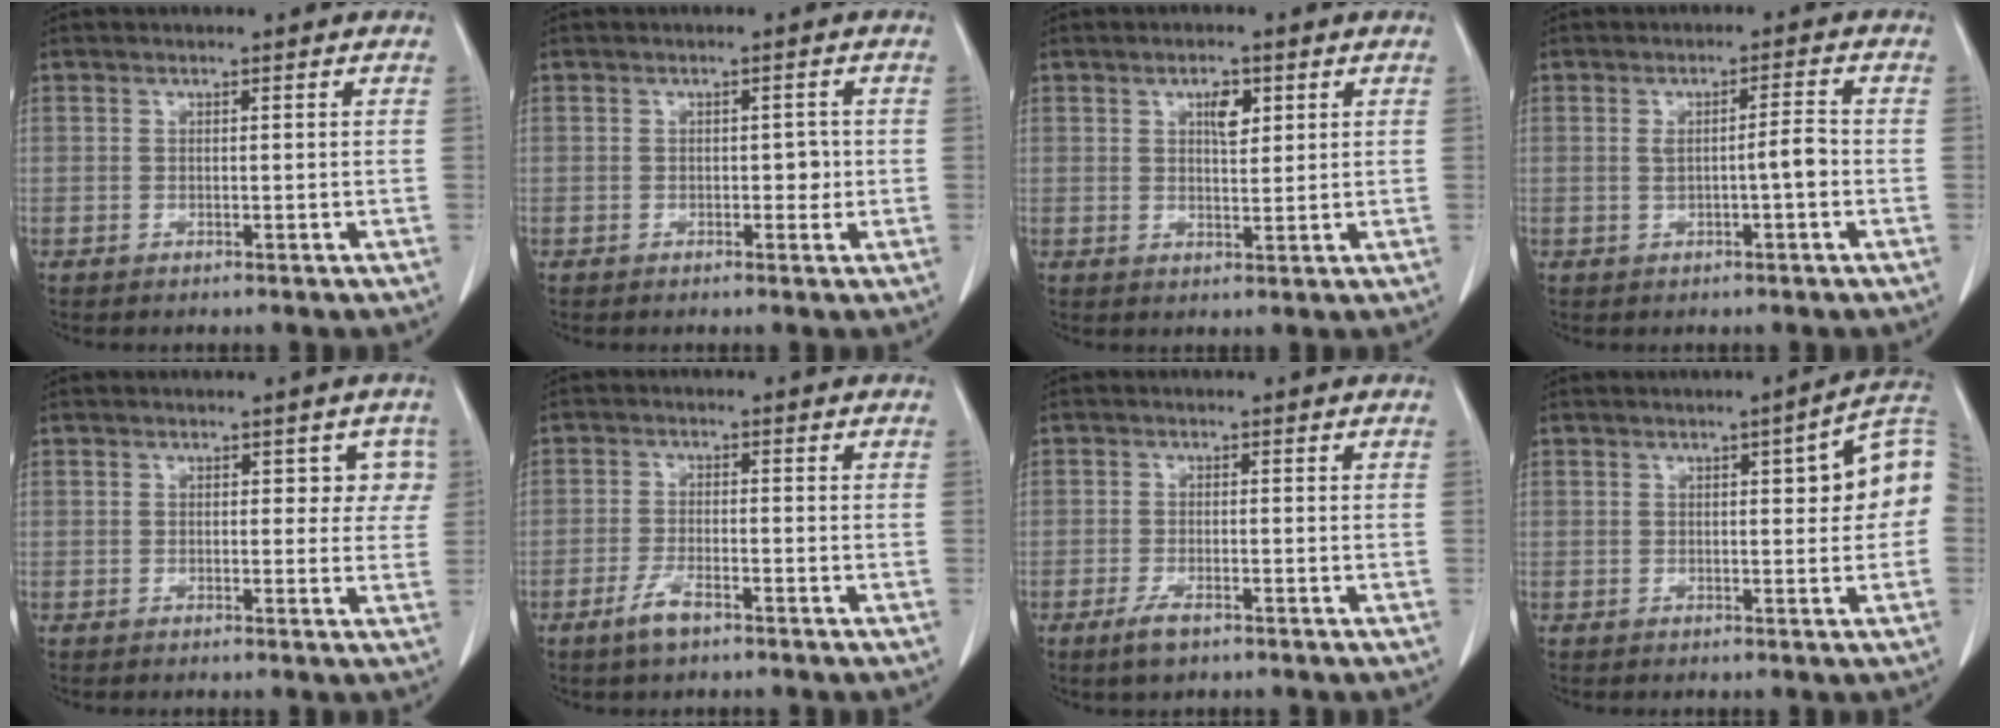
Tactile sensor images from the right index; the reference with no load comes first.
{"total": 1.8, "force": [-0.2, 1.1, 1.4], "torque": [-0.013, 0.004, -0.002]}
{"total": 3.4, "force": [1.5, 1.4, 2.7], "torque": [-0.045, -0.001, 0.026]}
{"total": 3.4, "force": [-0.5, 0.3, 3.3], "torque": [-0.057, 0.004, -0.005]}
{"total": 3.5, "force": [1.1, 2.3, 2.3], "torque": [-0.003, 0.011, 0.008]}
{"total": 3.7, "force": [-2.5, 0.8, 2.6], "torque": [-0.058, -0.002, -0.047]}
{"total": 3.1, "force": [-2.0, 0.8, 2.2], "torque": [-0.048, -0.004, -0.035]}
{"total": 7.9, "force": [1.1, 1.7, 7.7], "torque": [-0.095, 0.022, 0.009]}